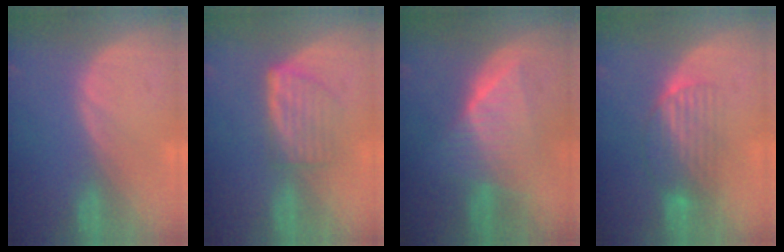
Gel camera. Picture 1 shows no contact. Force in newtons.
{"total": 6.0, "press": 5.4, "slide": 2.7}
{"total": 7.1, "press": 7.1, "slide": 0.2}
{"total": 6.6, "press": 5.7, "slide": 3.3}